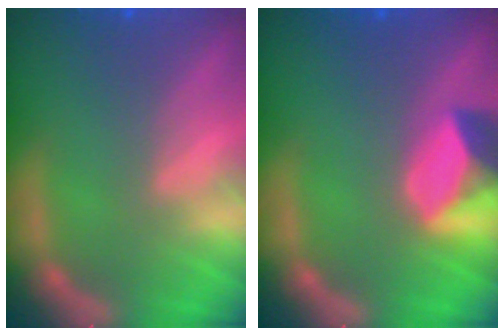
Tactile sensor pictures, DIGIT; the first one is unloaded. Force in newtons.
{"total": 5.4}